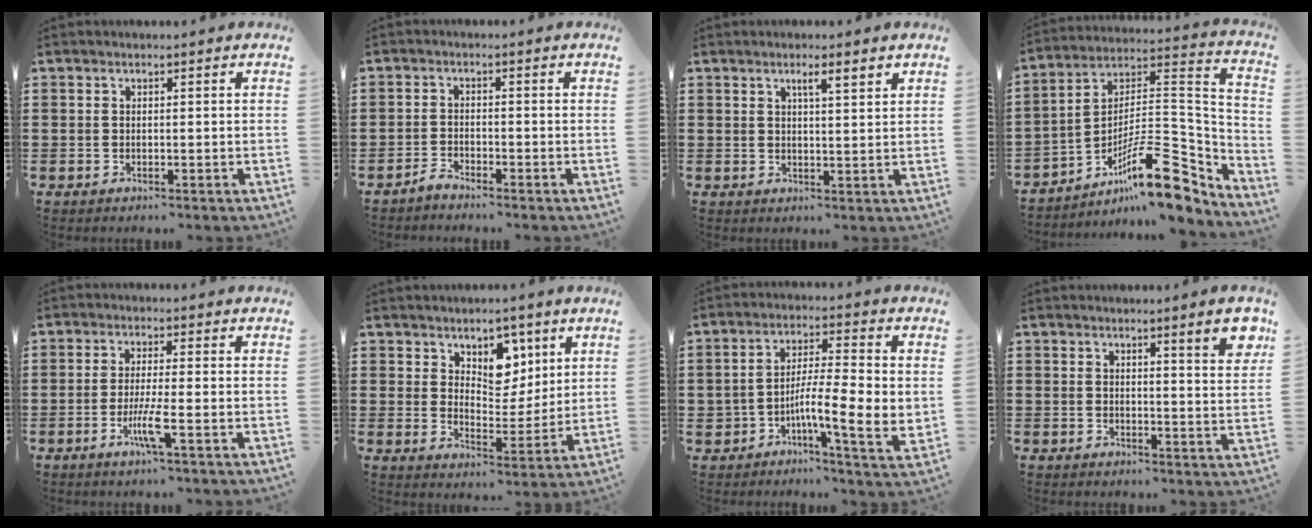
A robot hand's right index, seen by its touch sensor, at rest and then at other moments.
{"total": 2.0, "force": [-2.0, 0.0, 0.0], "torque": [-0.007, 0.004, -0.040]}
{"total": 2.7, "force": [1.4, 0.2, 2.2], "torque": [-0.039, -0.003, 0.020]}
{"total": 16.4, "force": [-10.1, 5.1, 11.9], "torque": [-0.177, 0.026, -0.175]}
{"total": 4.8, "force": [-1.9, 0.1, 4.4], "torque": [-0.087, -0.016, -0.037]}
{"total": 6.0, "force": [4.1, 4.2, 1.3], "torque": [-0.030, -0.016, 0.068]}
{"total": 8.8, "force": [-1.8, 2.5, 8.2], "torque": [-0.129, -0.007, -0.032]}
{"total": 4.9, "force": [3.0, 0.3, 3.9], "torque": [-0.058, -0.008, 0.046]}